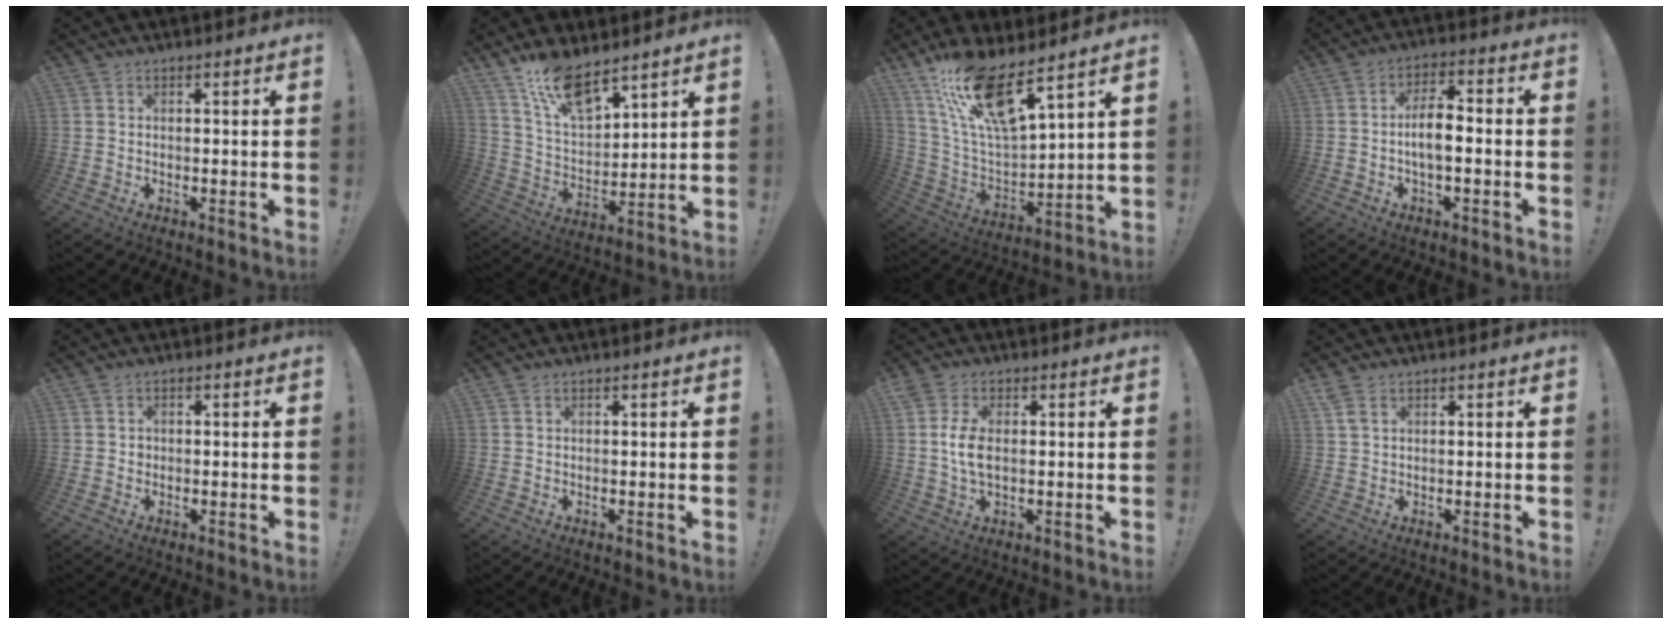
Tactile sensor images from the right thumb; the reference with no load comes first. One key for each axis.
{"total": 13.3, "fx": 10.6, "fy": 4.9, "fz": 6.5, "tx": -0.136, "ty": -0.066, "tz": 0.196}
{"total": 17.4, "fx": 12.2, "fy": 4.4, "fz": 11.6, "tx": -0.238, "ty": -0.083, "tz": 0.214}
{"total": 7.9, "fx": -1.7, "fy": 3.2, "fz": 7.0, "tx": -0.132, "ty": 0.012, "tz": -0.033}
{"total": 1.1, "fx": -0.2, "fy": 1.1, "fz": 0.1, "tx": -0.009, "ty": 0.007, "tz": -0.003}
{"total": 0.0}
{"total": 6.6, "fx": 0.5, "fy": 3.6, "fz": 5.5, "tx": -0.109, "ty": -0.002, "tz": 0.005}
{"total": 2.9, "fx": 1.6, "fy": 1.3, "fz": 2.0, "tx": -0.042, "ty": 0.001, "tz": 0.030}